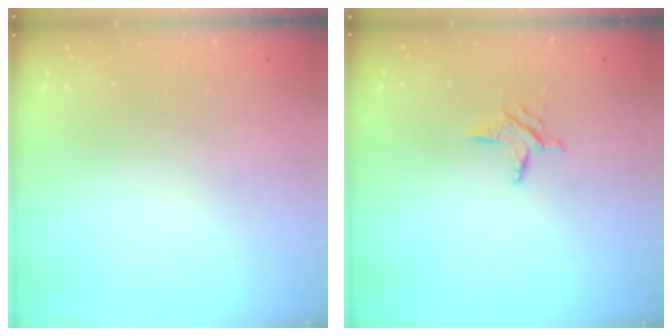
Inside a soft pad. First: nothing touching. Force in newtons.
{"total": 5.4, "press": 5.4, "slide": 0.5}